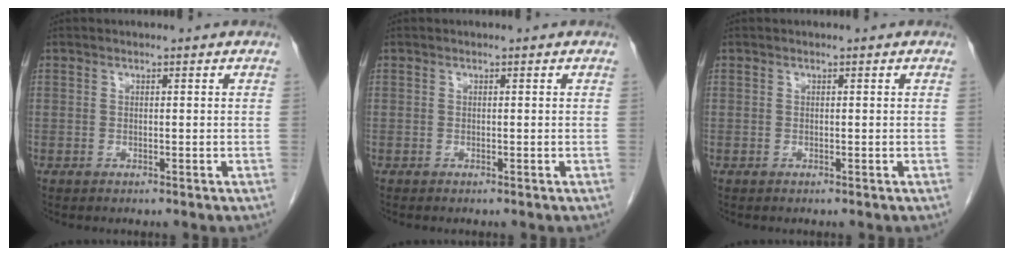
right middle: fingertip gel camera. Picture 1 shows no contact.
{"total": 0.0}
{"total": 0.0}